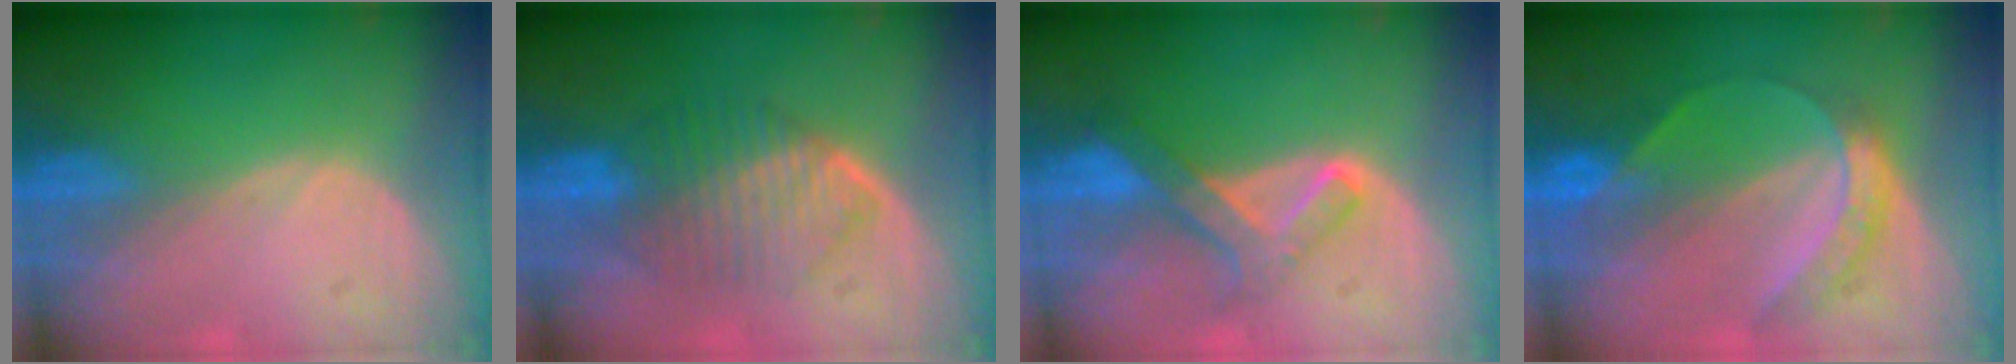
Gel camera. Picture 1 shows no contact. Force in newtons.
{"total": 6.8, "press": 6.8, "slide": 0.2}
{"total": 6.6, "press": 5.7, "slide": 3.2}
{"total": 6.8, "press": 5.6, "slide": 3.9}